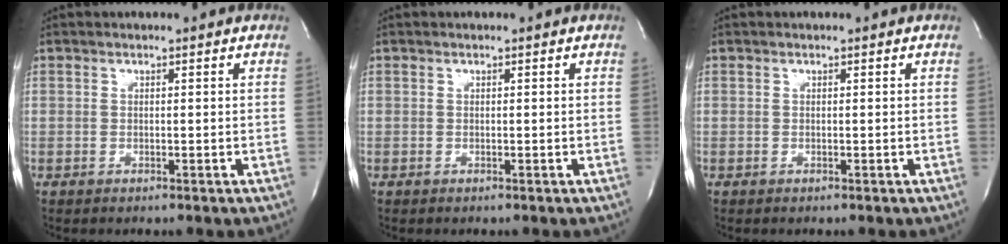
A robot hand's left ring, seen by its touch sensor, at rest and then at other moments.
{"total": 0.0}
{"total": 0.0}